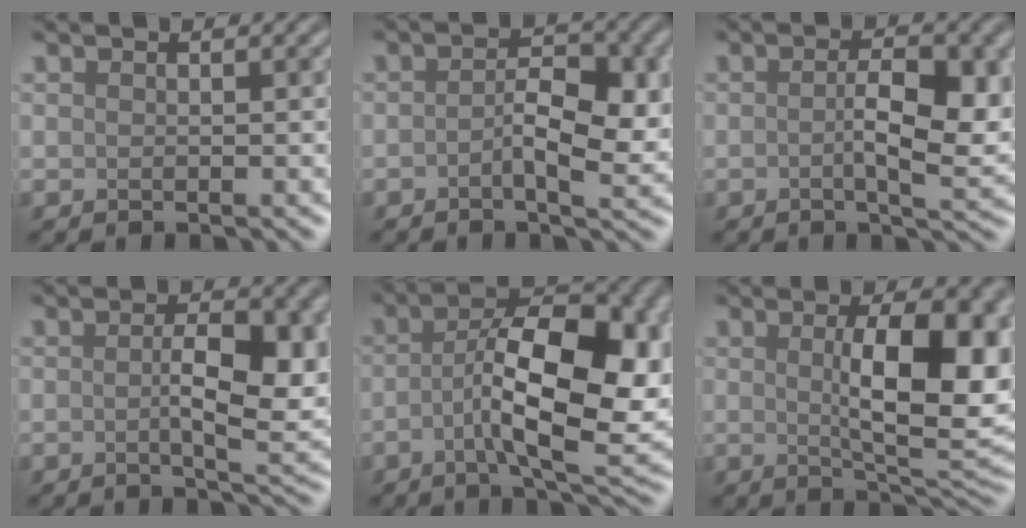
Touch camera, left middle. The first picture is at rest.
{"total": 4.7, "force": [-0.5, 1.9, 4.3], "torque": [-0.071, -0.003, -0.011]}
{"total": 5.7, "force": [0.0, 1.8, 5.4], "torque": [-0.088, -0.006, 0.000]}
{"total": 6.1, "force": [0.1, 2.0, 5.8], "torque": [-0.092, -0.006, 0.001]}
{"total": 11.3, "force": [-0.9, 4.2, 10.5], "torque": [-0.162, 0.007, -0.019]}
{"total": 10.5, "force": [1.1, 3.5, 9.9], "torque": [-0.137, -0.003, 0.023]}